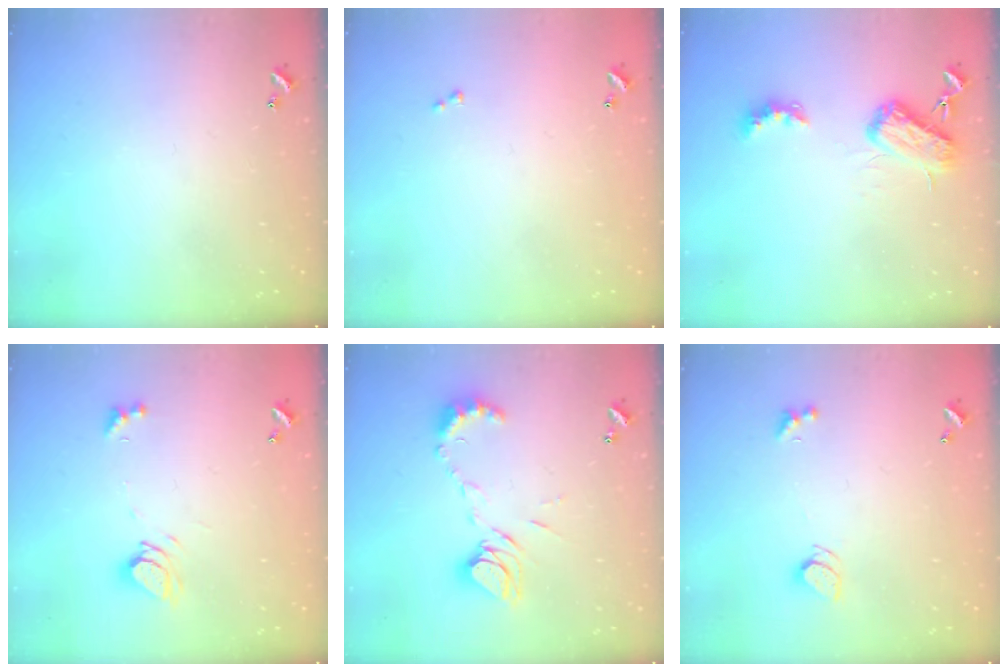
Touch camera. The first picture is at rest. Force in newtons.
{"total": 0.5, "press": 0.3, "slide": 0.4}
{"total": 5.8, "press": 5.7, "slide": 0.9}
{"total": 7.7, "press": 7.6, "slide": 1.0}
{"total": 11.4, "press": 11.4, "slide": 1.0}
{"total": 2.5, "press": 2.4, "slide": 0.6}